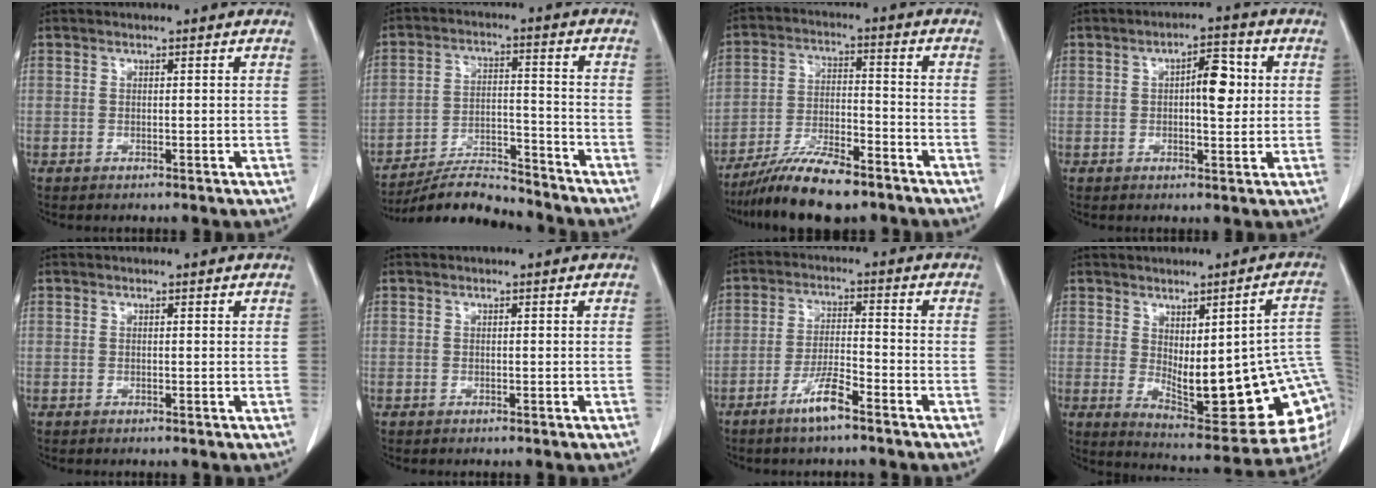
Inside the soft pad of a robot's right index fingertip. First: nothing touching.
{"total": 10.6, "force": [-10.4, 1.1, 2.1], "torque": [-0.032, 0.010, -0.182]}
{"total": 11.8, "force": [-9.6, 2.5, 6.4], "torque": [-0.113, -0.010, -0.168]}
{"total": 5.5, "force": [0.7, 1.9, 5.1], "torque": [-0.077, 0.009, 0.010]}
{"total": 0.0}
{"total": 0.0}
{"total": 6.0, "force": [-4.1, 0.5, 4.3], "torque": [-0.088, -0.005, -0.077]}
{"total": 21.4, "force": [-2.0, 5.8, 20.5], "torque": [-0.207, 0.000, -0.001]}